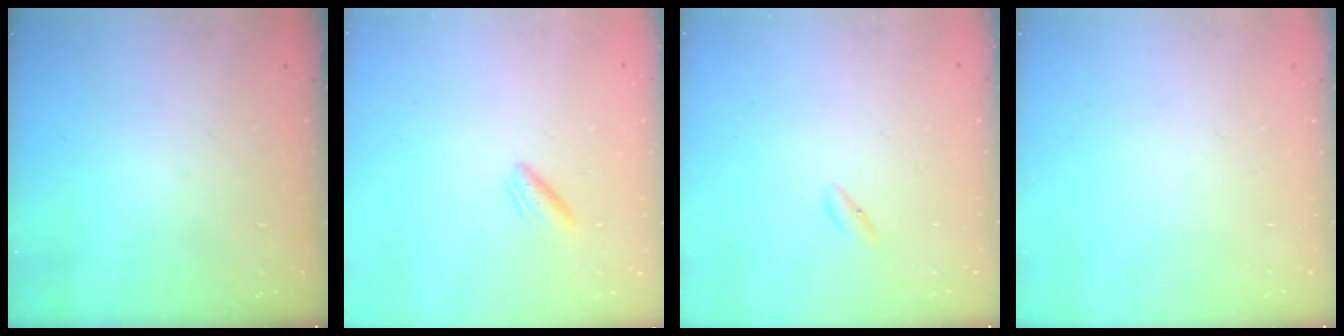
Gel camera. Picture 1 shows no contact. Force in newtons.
{"total": 3.1, "press": 2.9, "slide": 1.0}
{"total": 2.0, "press": 1.8, "slide": 0.7}
{"total": 0.0}